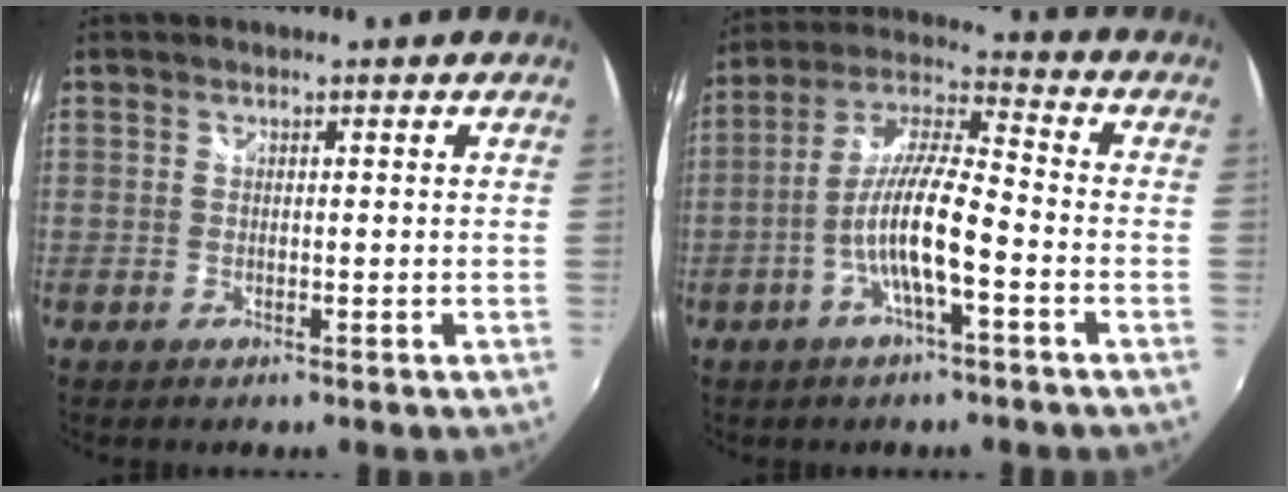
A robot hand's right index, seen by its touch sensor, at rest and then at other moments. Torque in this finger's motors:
{"motor_torque": [1.58, -0.56, 0.79, 0.21]}